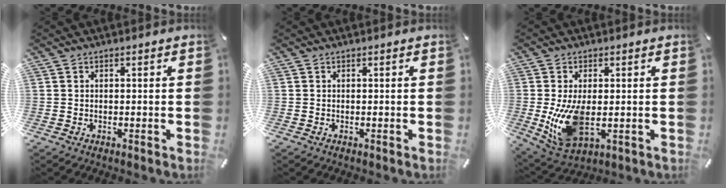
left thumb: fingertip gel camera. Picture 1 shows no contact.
{"total": 0.0}
{"total": 11.8, "force": [-0.5, 6.7, 9.8], "torque": [-0.205, -0.019, -0.006]}